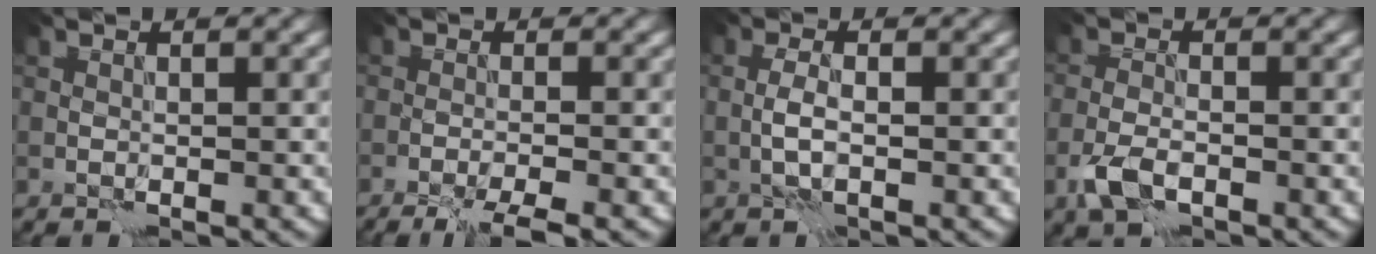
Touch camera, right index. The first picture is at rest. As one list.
[{"total": 4.1, "force": [-3.2, 0.3, 2.5], "torque": [-0.041, -0.007, -0.056]}, {"total": 1.4, "force": [-0.3, 0.2, 1.3], "torque": [-0.028, 0.002, -0.011]}, {"total": 2.8, "force": [-1.6, 1.2, 1.9], "torque": [-0.042, -0.003, -0.036]}]